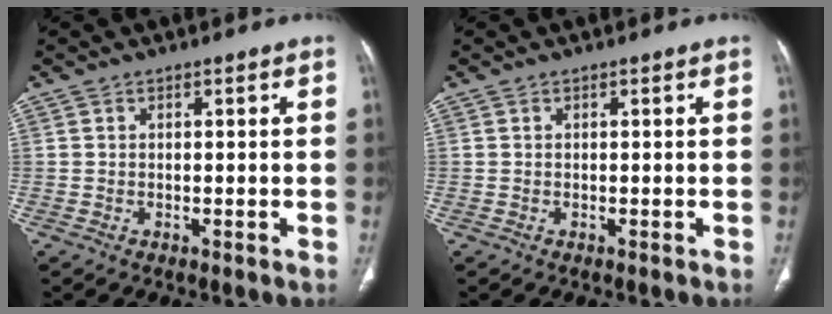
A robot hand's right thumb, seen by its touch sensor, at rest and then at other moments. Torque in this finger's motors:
{"motor_torque": [-0.03, -0.08, 0.23, -0.08, -0.01]}